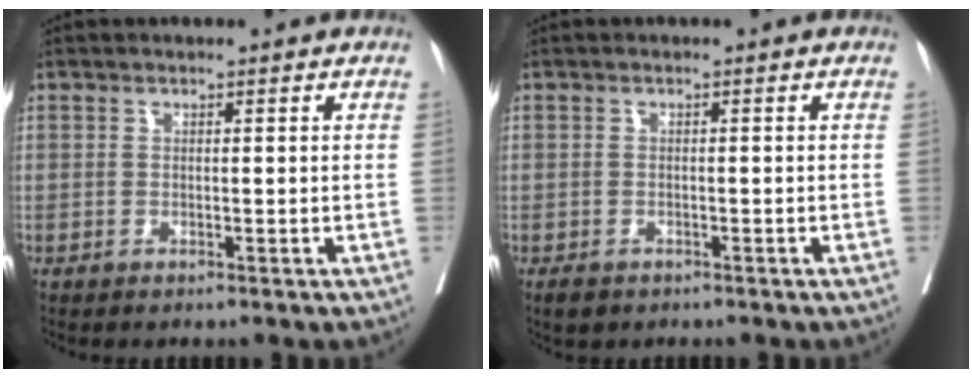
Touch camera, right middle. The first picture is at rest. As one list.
[{"total": 2.2, "force": [-1.6, 1.3, 0.8], "torque": [-0.014, -0.001, -0.021]}]